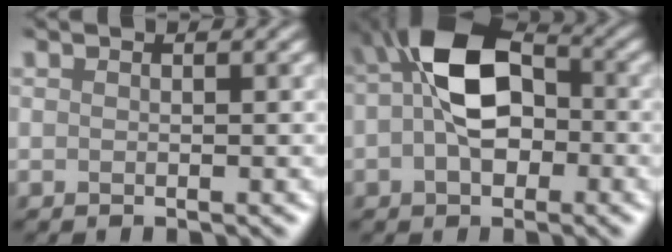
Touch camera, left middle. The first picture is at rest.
{"total": 6.9, "force": [-0.1, 4.0, 5.7], "torque": [-0.119, 0.023, -0.008]}